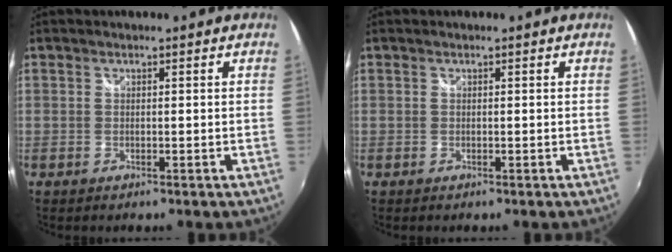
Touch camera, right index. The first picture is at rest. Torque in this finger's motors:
{"motor_torque": [0.01, 0.01, 0.00, 0.00]}